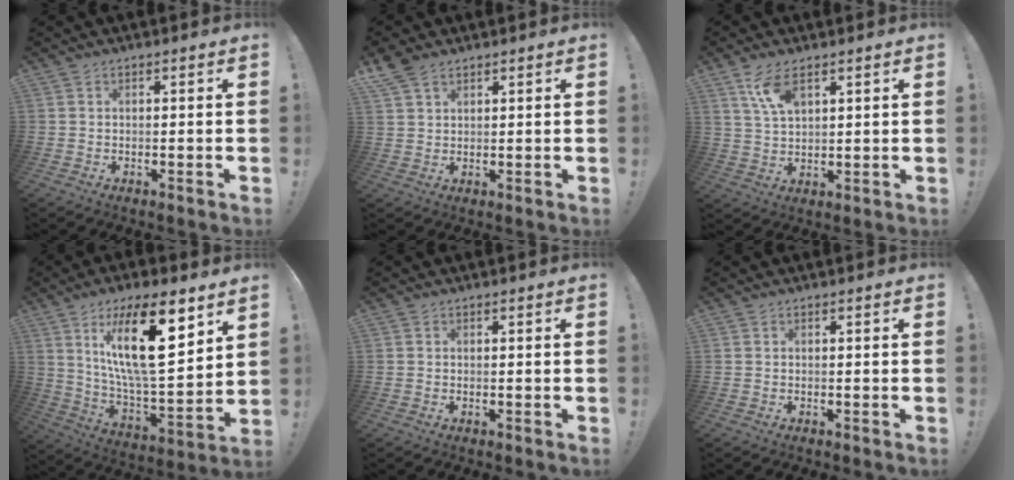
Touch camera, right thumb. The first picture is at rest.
{"total": 5.2, "force": [4.0, 2.4, 2.3], "torque": [-0.043, -0.015, 0.077]}
{"total": 7.5, "force": [4.5, 3.2, 5.0], "torque": [-0.090, -0.017, 0.084]}
{"total": 23.8, "force": [10.6, 7.0, 20.1], "torque": [-0.356, -0.062, 0.170]}
{"total": 0.0}
{"total": 0.0}